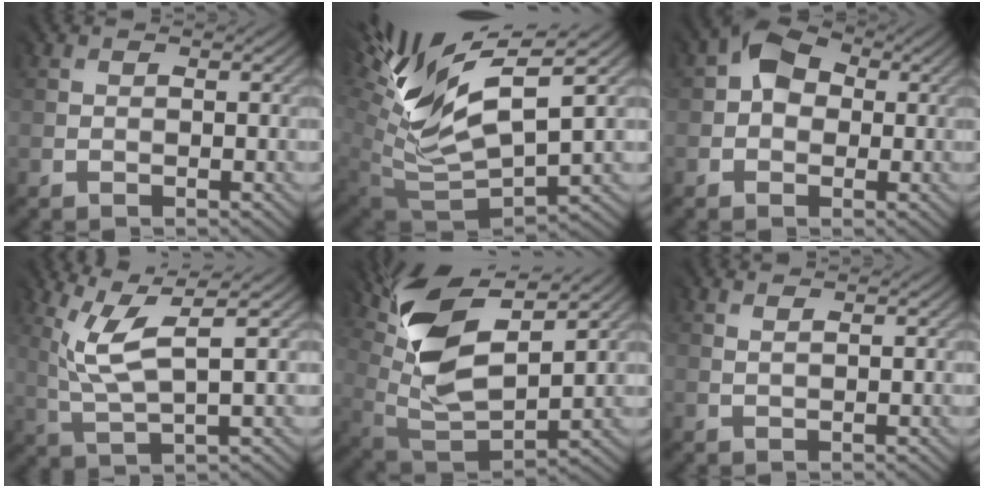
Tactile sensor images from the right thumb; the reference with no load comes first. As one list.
[{"total": 11.8, "force": [6.1, 5.0, 8.8], "torque": [-0.204, 0.004, 0.119]}, {"total": 6.0, "force": [1.2, 4.6, 3.7], "torque": [-0.070, 0.009, 0.011]}, {"total": 6.4, "force": [2.9, 1.4, 5.6], "torque": [-0.132, 0.011, 0.060]}, {"total": 12.8, "force": [7.4, 5.4, 9.0], "torque": [-0.204, 0.004, 0.141]}, {"total": 0.7, "force": [0.6, -0.4, 0.3], "torque": [-0.006, 0.002, 0.011]}]